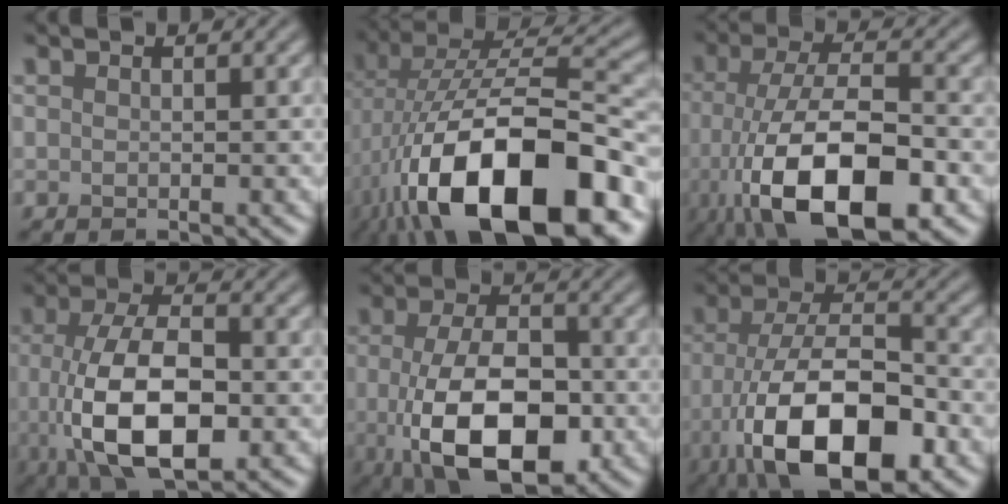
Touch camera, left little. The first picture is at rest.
{"total": 17.2, "force": [-6.9, 7.8, 13.8], "torque": [-0.238, -0.002, -0.111]}
{"total": 12.9, "force": [-4.8, 5.4, 10.7], "torque": [-0.201, -0.023, -0.082]}
{"total": 10.0, "force": [-1.7, 4.7, 8.6], "torque": [-0.170, -0.011, -0.029]}
{"total": 10.7, "force": [-2.5, 5.5, 8.8], "torque": [-0.159, -0.014, -0.043]}
{"total": 13.2, "force": [-5.2, 5.8, 10.6], "torque": [-0.195, -0.021, -0.089]}